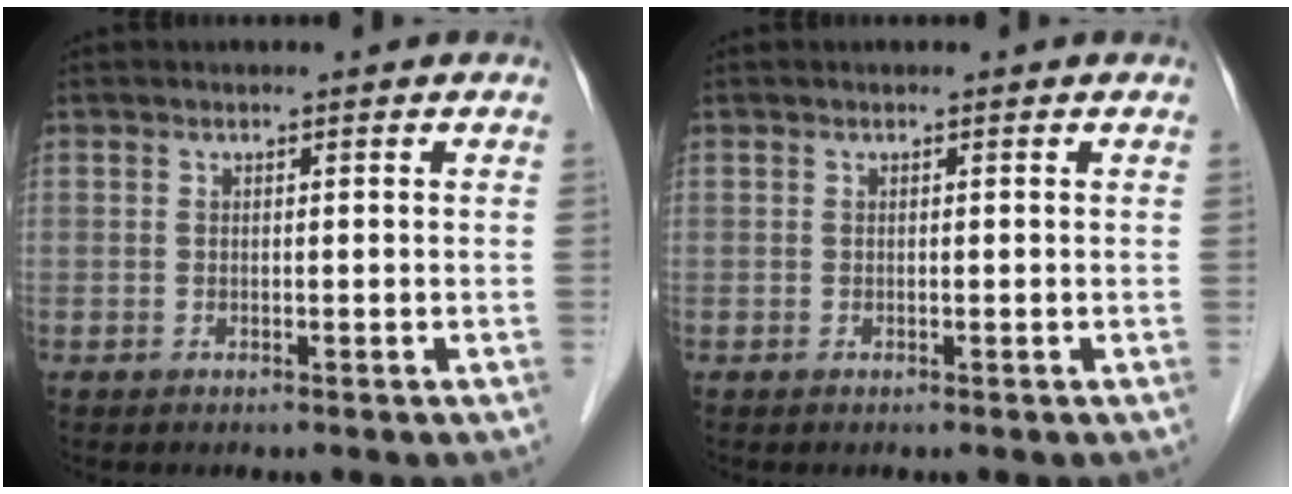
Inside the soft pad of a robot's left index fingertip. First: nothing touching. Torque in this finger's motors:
{"motor_torque": [-0.01, 0.01, 0.00, 0.00]}